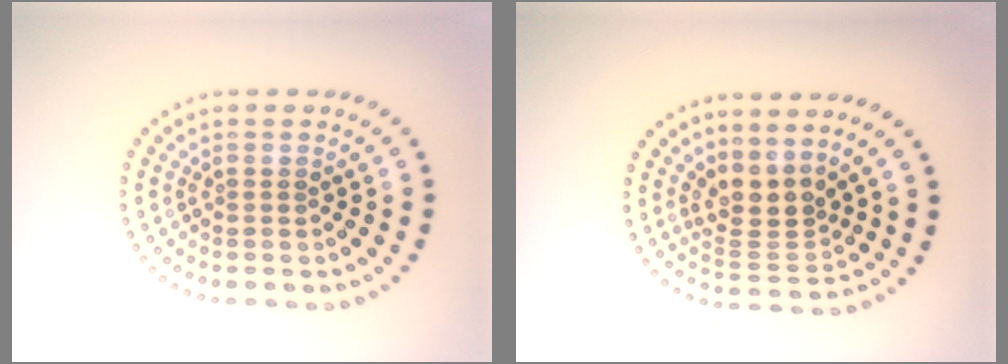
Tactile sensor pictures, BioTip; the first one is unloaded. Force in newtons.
{"total": 3.2, "press": 2.3, "slide": 2.1}